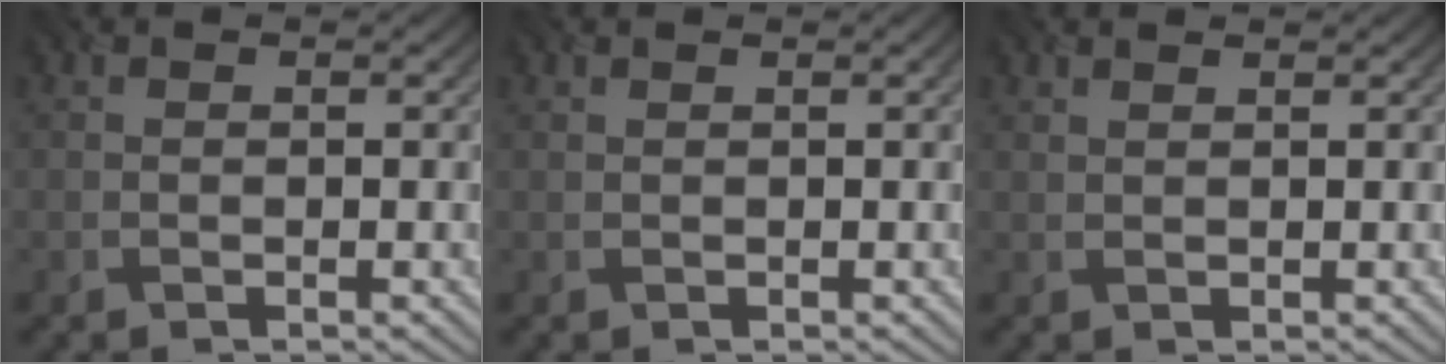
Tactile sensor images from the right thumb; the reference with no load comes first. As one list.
[{"total": 0.6, "force": [0.4, 0.0, 0.4], "torque": [-0.009, 0.005, 0.006]}, {"total": 0.9, "force": [0.9, 0.0, 0.3], "torque": [-0.011, 0.000, 0.015]}]